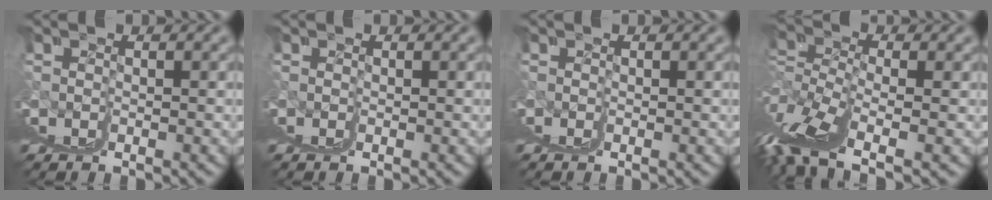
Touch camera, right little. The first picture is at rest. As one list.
[{"total": 0.0}, {"total": 0.0}, {"total": 2.9, "force": [0.0, 0.3, 2.9], "torque": [-0.062, -0.013, 0.014]}]